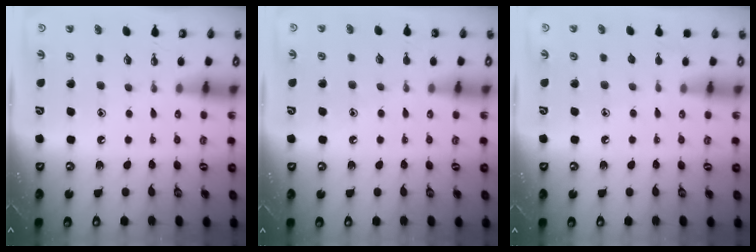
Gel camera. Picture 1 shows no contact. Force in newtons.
{"total": 4.5, "press": 4.5, "slide": 0.4}
{"total": 5.0, "press": 5.0, "slide": 0.6}